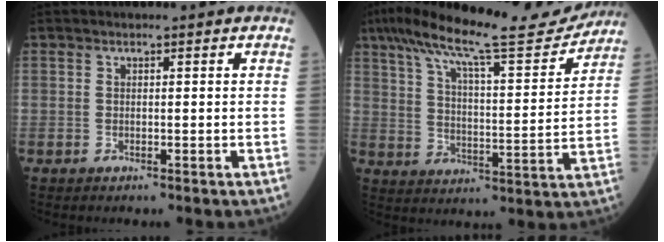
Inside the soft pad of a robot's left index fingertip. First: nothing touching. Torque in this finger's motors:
{"motor_torque": [1.07, -1.06, 0.55, 0.15]}